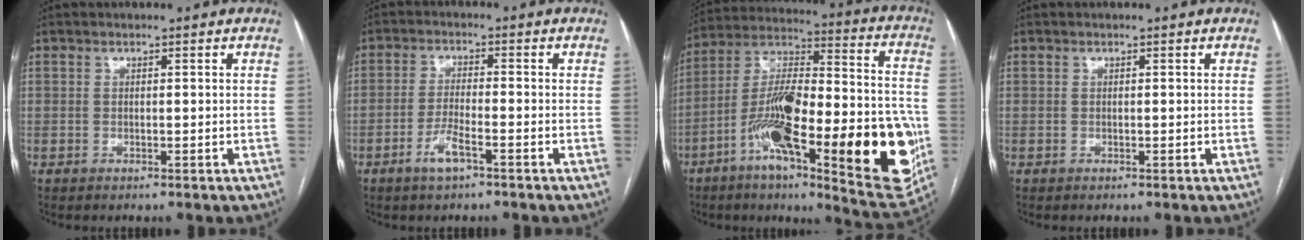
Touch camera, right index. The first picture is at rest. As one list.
[{"total": 4.0, "force": [-2.3, 0.7, 3.2], "torque": [-0.063, -0.001, -0.046]}, {"total": 30.1, "force": [-9.1, 6.6, 27.9], "torque": [-0.392, -0.005, -0.131]}, {"total": 0.0}]